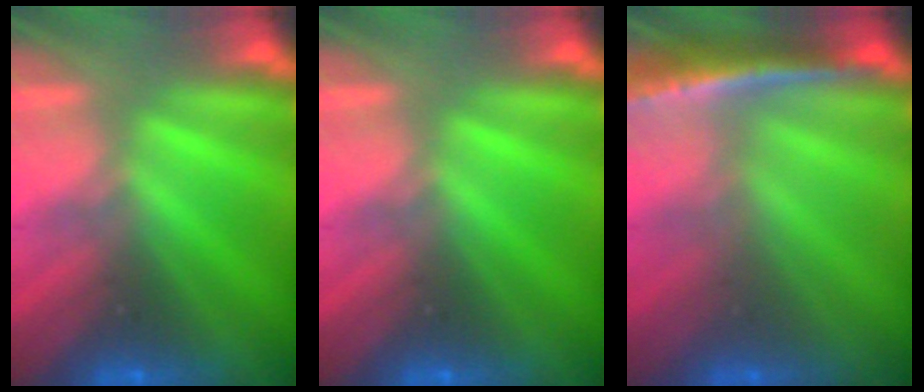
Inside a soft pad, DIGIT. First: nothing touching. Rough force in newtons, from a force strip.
{"total": 0.0}
{"total": 1.0}